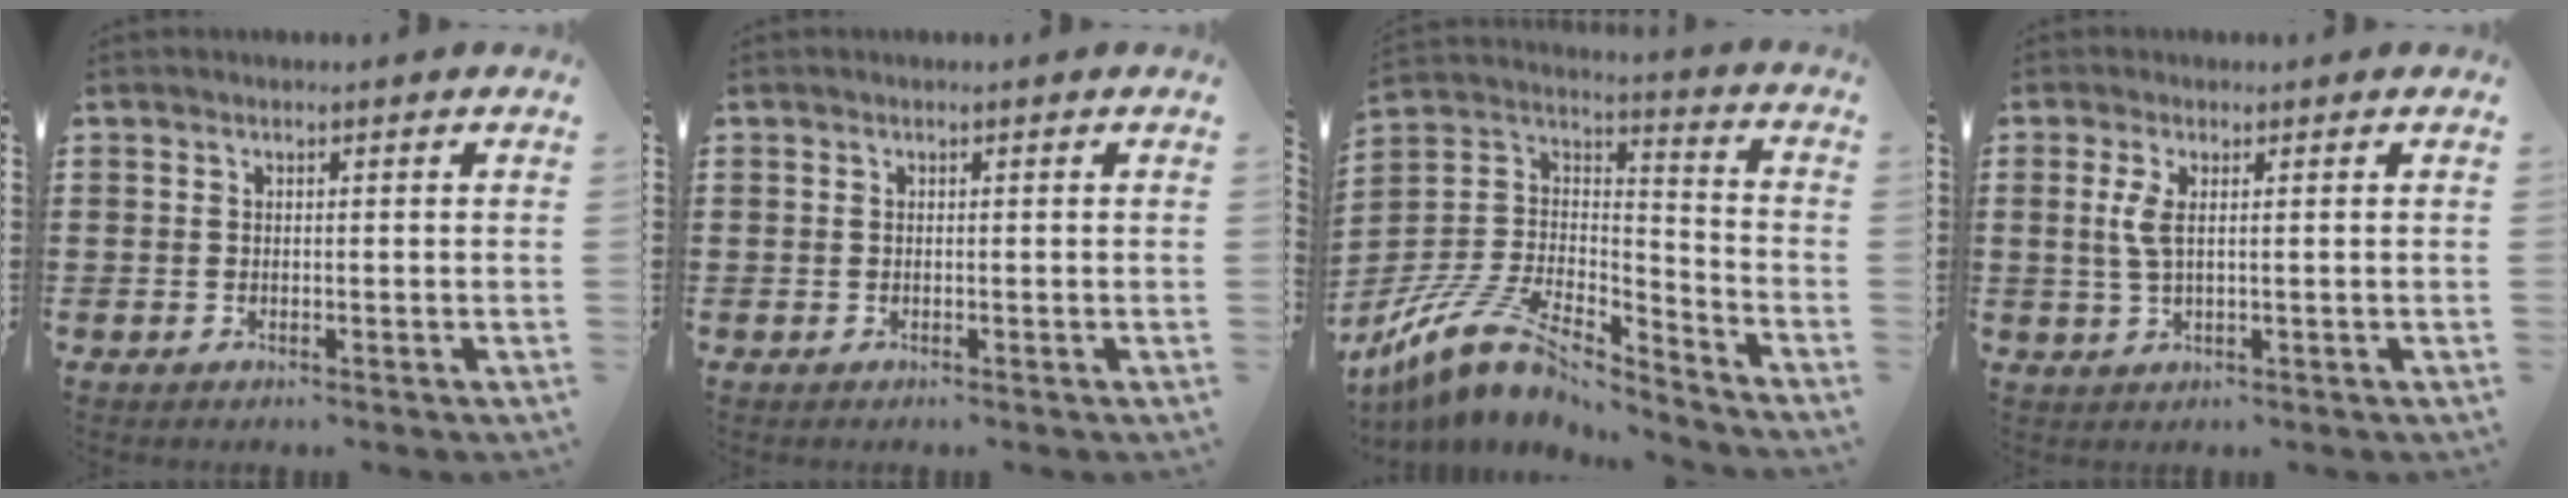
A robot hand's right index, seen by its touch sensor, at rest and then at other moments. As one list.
[{"total": 0.0}, {"total": 11.9, "force": [-8.8, 4.6, 6.6], "torque": [-0.158, 0.018, -0.178]}, {"total": 3.0, "force": [0.6, 0.8, 2.8], "torque": [-0.065, 0.001, 0.007]}]